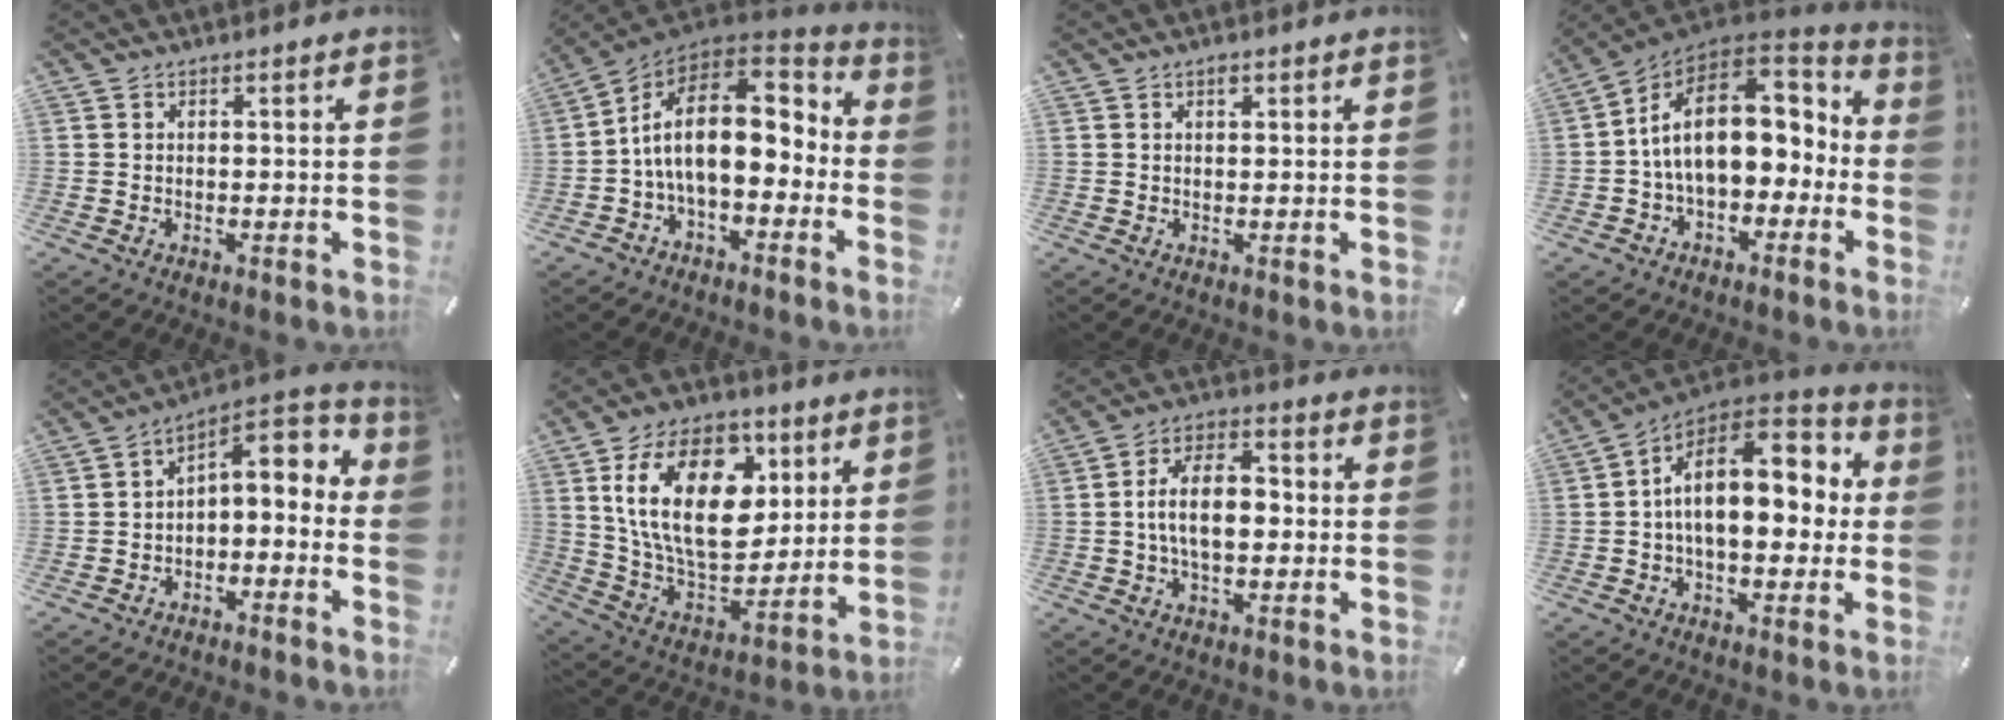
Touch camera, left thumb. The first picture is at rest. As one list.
[{"total": 17.5, "force": [0.7, 10.1, 14.3], "torque": [-0.267, -0.004, 0.011]}, {"total": 1.2, "force": [0.6, 0.7, 0.8], "torque": [-0.010, -0.001, 0.008]}, {"total": 19.7, "force": [2.0, 12.4, 15.2], "torque": [-0.255, -0.006, 0.039]}, {"total": 5.8, "force": [0.9, 3.8, 4.3], "torque": [-0.046, -0.025, 0.007]}, {"total": 23.7, "force": [7.7, 15.1, 16.5], "torque": [-0.312, -0.022, 0.128]}, {"total": 10.6, "force": [-0.9, 6.3, 8.5], "torque": [-0.151, 0.012, -0.019]}, {"total": 18.5, "force": [2.7, 11.1, 14.6], "torque": [-0.227, -0.007, 0.049]}]